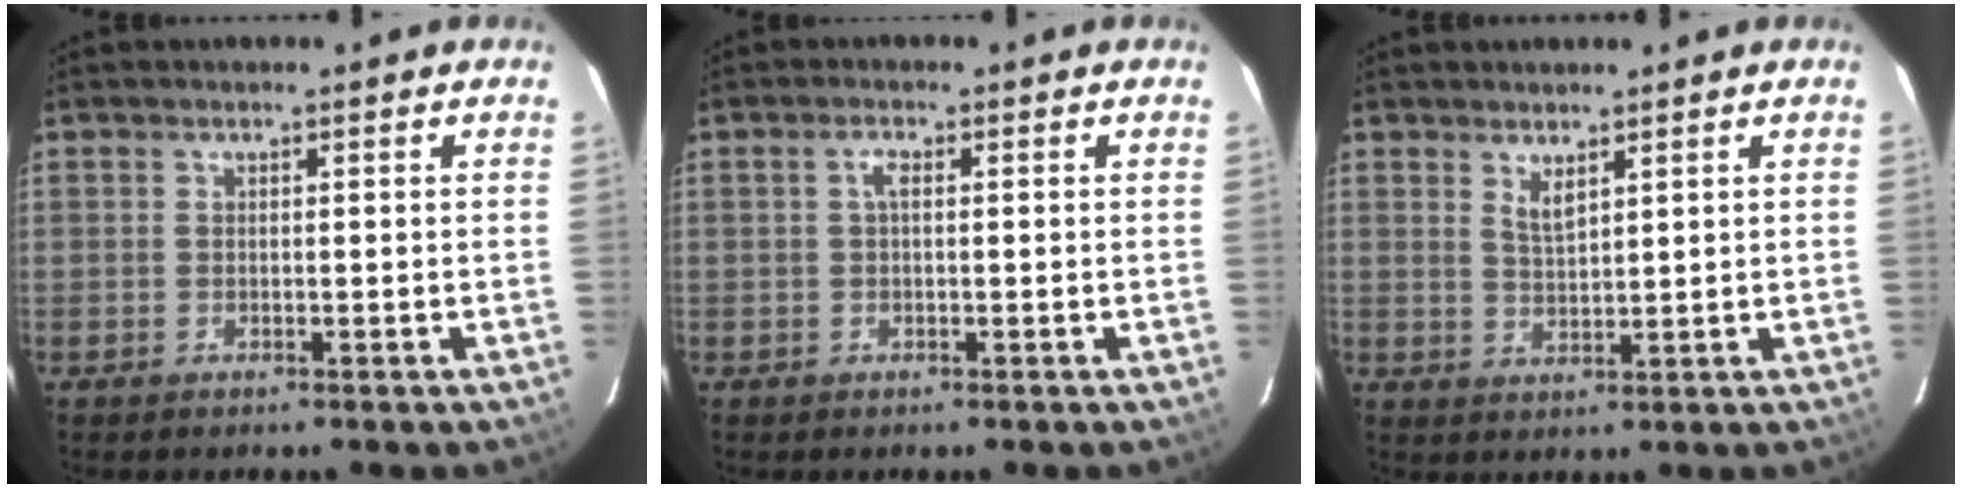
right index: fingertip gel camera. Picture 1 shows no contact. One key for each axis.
{"total": 1.5, "fx": 0.2, "fy": 0.6, "fz": 1.4, "tx": -0.029, "ty": 0.005, "tz": 0.002}
{"total": 2.9, "fx": 2.0, "fy": 0.7, "fz": 2.0, "tx": -0.036, "ty": -0.005, "tz": 0.036}